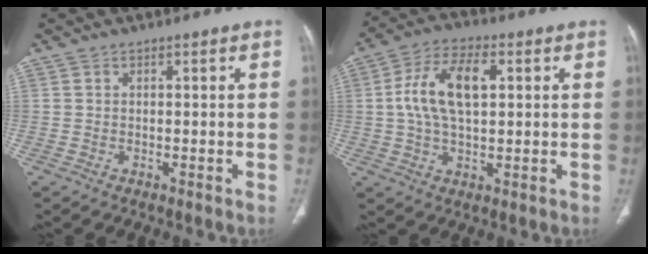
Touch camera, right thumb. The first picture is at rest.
{"total": 12.0, "force": [2.1, 6.3, 10.0], "torque": [-0.188, 0.015, 0.034]}